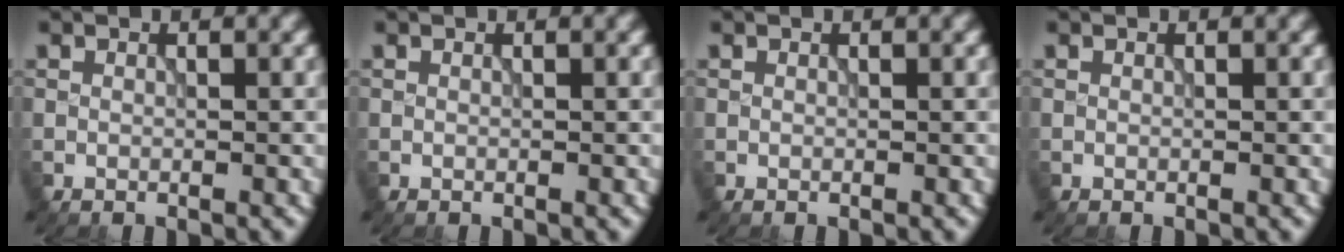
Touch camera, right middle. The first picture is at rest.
{"total": 0.0}
{"total": 0.0}
{"total": 0.0}